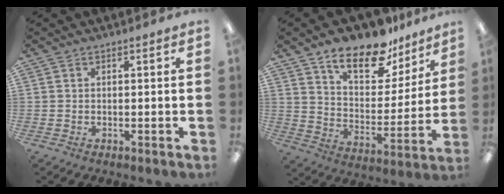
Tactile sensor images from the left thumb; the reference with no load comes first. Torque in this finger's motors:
{"motor_torque": [1.07, 1.22, 1.16, -1.61, 0.18]}